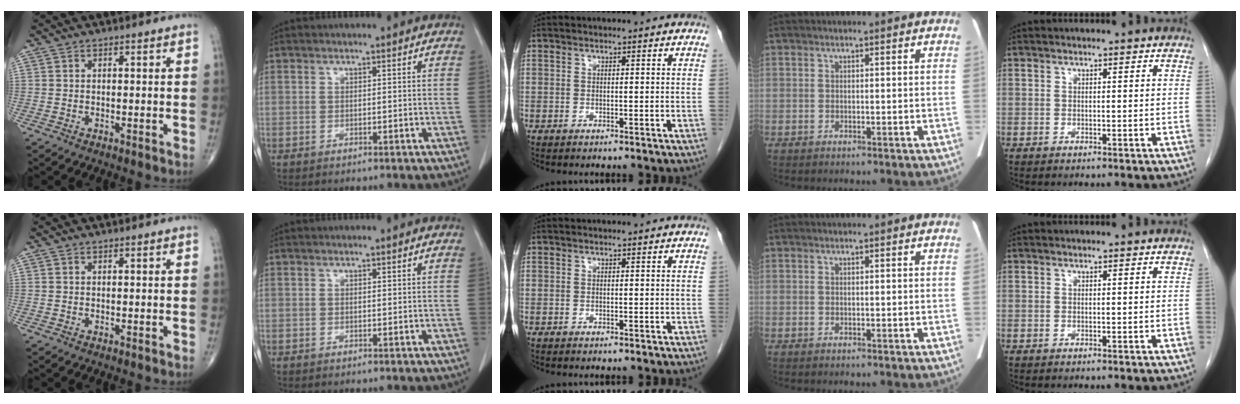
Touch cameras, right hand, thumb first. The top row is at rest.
{}